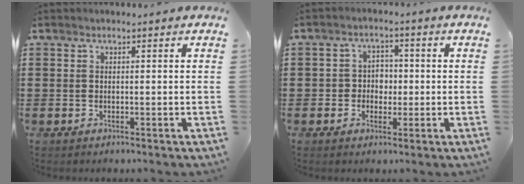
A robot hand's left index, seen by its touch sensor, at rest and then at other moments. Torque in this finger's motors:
{"motor_torque": [0.16, 0.14, 0.09, 0.01]}